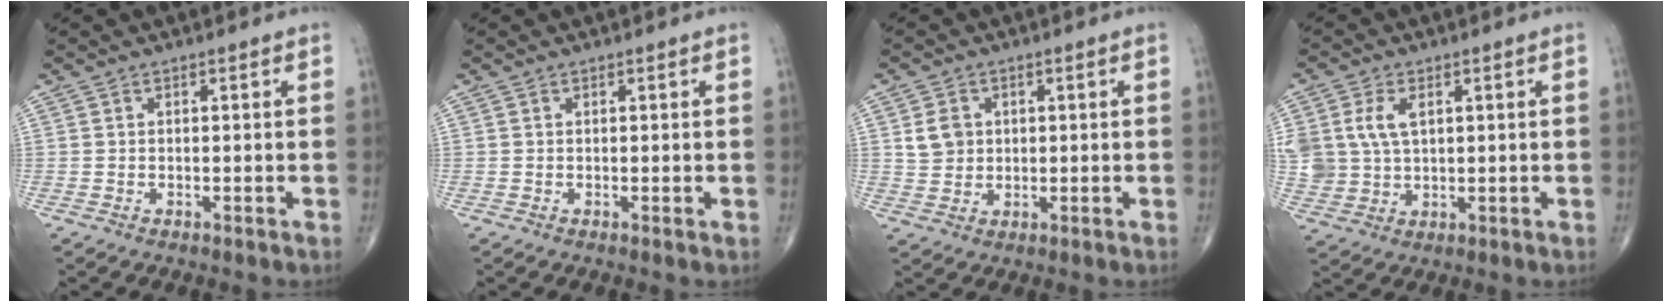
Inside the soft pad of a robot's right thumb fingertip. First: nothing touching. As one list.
[{"total": 0.0}, {"total": 4.6, "force": [1.2, 3.9, 2.1], "torque": [-0.020, -0.003, 0.025]}, {"total": 10.2, "force": [2.6, 7.1, 6.9], "torque": [-0.155, -0.004, 0.060]}]